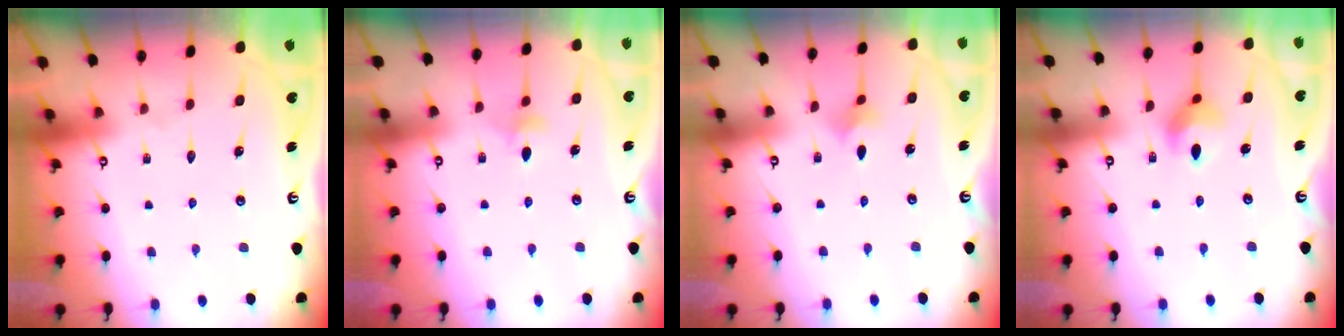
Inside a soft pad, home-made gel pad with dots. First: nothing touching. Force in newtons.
{"total": 4.0, "press": 3.9, "slide": 0.6}
{"total": 2.5, "press": 2.5, "slide": 0.5}
{"total": 8.0, "press": 7.7, "slide": 2.2}